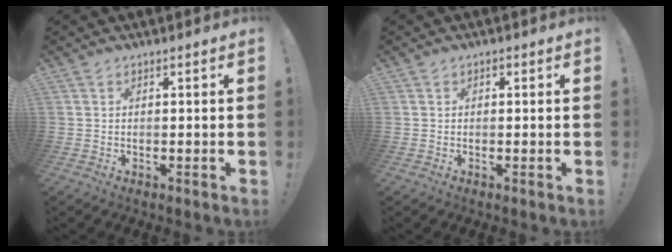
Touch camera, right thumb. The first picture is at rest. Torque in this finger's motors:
{"motor_torque": [-0.02, 0.21, 0.34, -0.23, -0.01]}